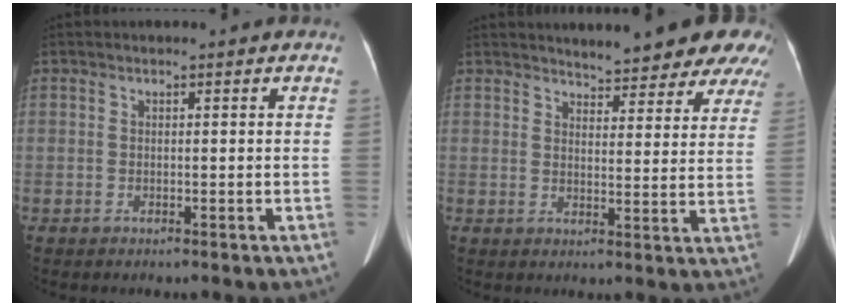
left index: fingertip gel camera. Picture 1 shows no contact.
{"total": 12.3, "force": [10.9, 2.9, 5.0], "torque": [-0.038, -0.004, 0.113]}